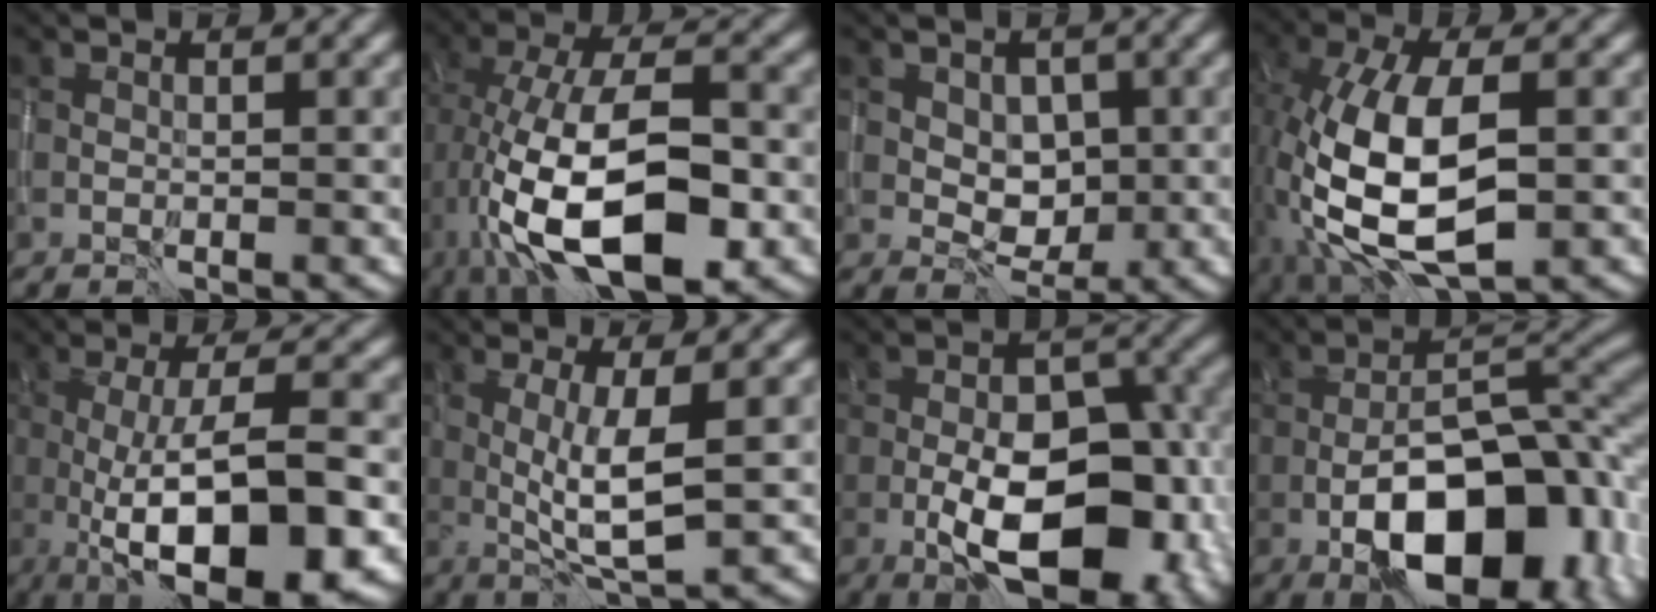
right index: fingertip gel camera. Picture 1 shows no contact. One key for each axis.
{"total": 14.4, "fx": -4.2, "fy": 6.4, "fz": 12.2, "tx": -0.218, "ty": 0.007, "tz": -0.080}
{"total": 3.1, "fx": 0.4, "fy": 2.5, "fz": 1.8, "tx": -0.022, "ty": -0.003, "tz": 0.006}
{"total": 12.0, "fx": -1.5, "fy": 6.6, "fz": 9.9, "tx": -0.220, "ty": -0.013, "tz": -0.023}
{"total": 11.6, "fx": -2.8, "fy": 3.6, "fz": 10.6, "tx": -0.165, "ty": -0.003, "tz": -0.042}
{"total": 5.2, "fx": 0.0, "fy": 1.1, "fz": 5.1, "tx": -0.098, "ty": -0.005, "tz": 0.002}
{"total": 11.8, "fx": -4.0, "fy": 5.8, "fz": 9.5, "tx": -0.149, "ty": -0.001, "tz": -0.066}
{"total": 13.8, "fx": -5.8, "fy": 6.4, "fz": 10.7, "tx": -0.147, "ty": 0.006, "tz": -0.102}